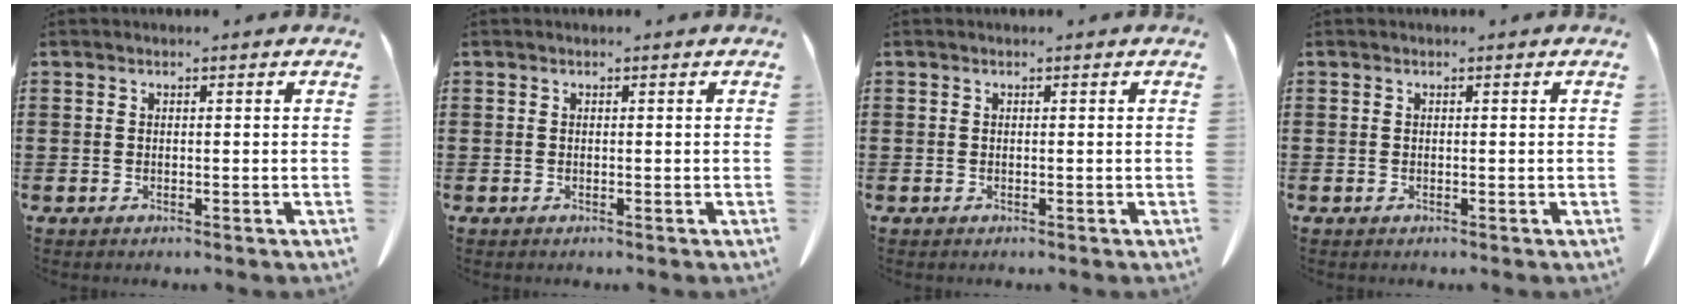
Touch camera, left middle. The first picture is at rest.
{"total": 0.0}
{"total": 0.0}
{"total": 0.0}